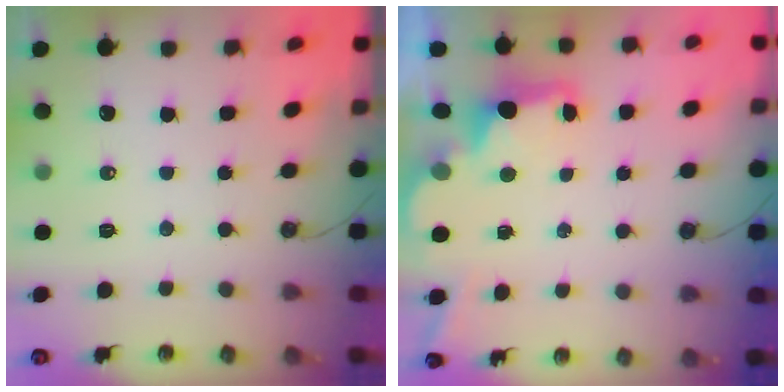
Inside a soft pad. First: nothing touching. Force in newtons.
{"total": 2.7, "press": 2.5, "slide": 0.8}